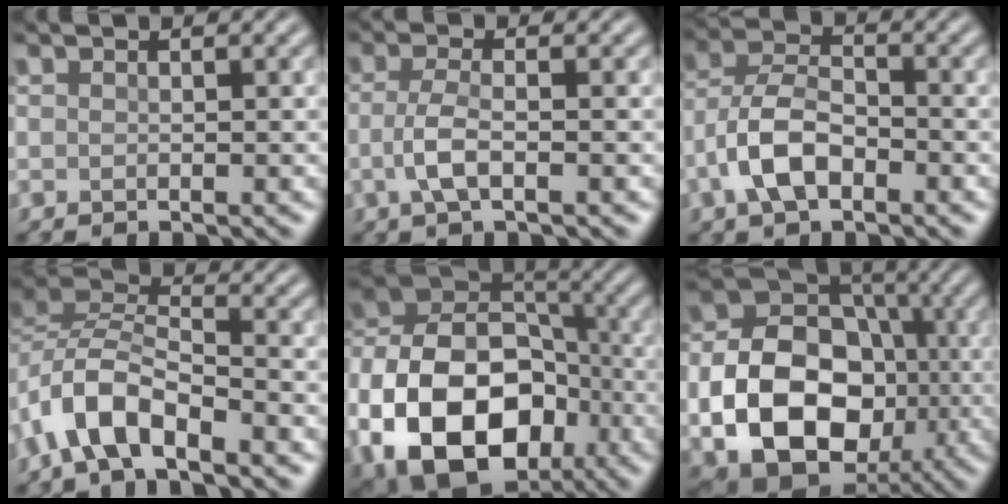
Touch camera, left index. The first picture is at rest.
{"total": 2.9, "force": [-0.6, 1.0, 2.7], "torque": [-0.061, -0.001, -0.017]}
{"total": 5.6, "force": [-2.4, 3.0, 4.1], "torque": [-0.079, 0.007, -0.054]}
{"total": 6.2, "force": [-3.6, 2.8, 4.3], "torque": [-0.078, 0.010, -0.078]}
{"total": 16.9, "force": [-6.3, 11.9, 10.1], "torque": [-0.194, -0.002, -0.119]}
{"total": 13.3, "force": [-3.2, 9.8, 8.4], "torque": [-0.143, -0.019, -0.062]}